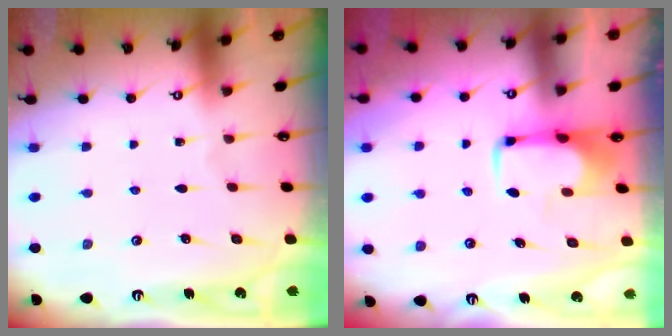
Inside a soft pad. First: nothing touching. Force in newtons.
{"total": 2.0, "press": 1.9, "slide": 0.4}